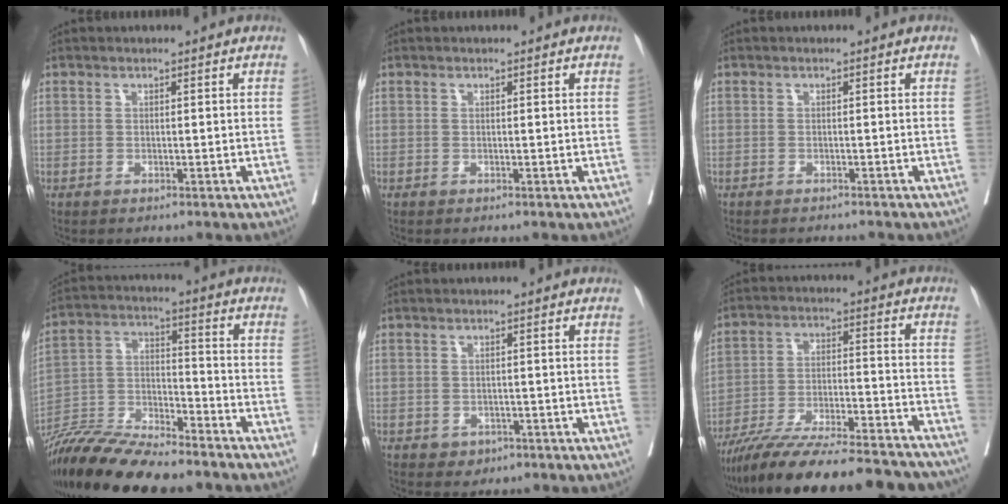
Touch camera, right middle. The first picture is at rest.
{"total": 0.0}
{"total": 3.3, "force": [-3.2, 0.4, 0.8], "torque": [-0.003, -0.006, -0.041]}
{"total": 17.8, "force": [-15.6, 2.7, 8.2], "torque": [-0.162, -0.013, -0.278]}
{"total": 2.0, "force": [-1.1, 1.6, 0.5], "torque": [-0.007, 0.005, -0.009]}
{"total": 26.7, "force": [-23.7, 3.3, 11.7], "torque": [-0.147, -0.018, -0.348]}